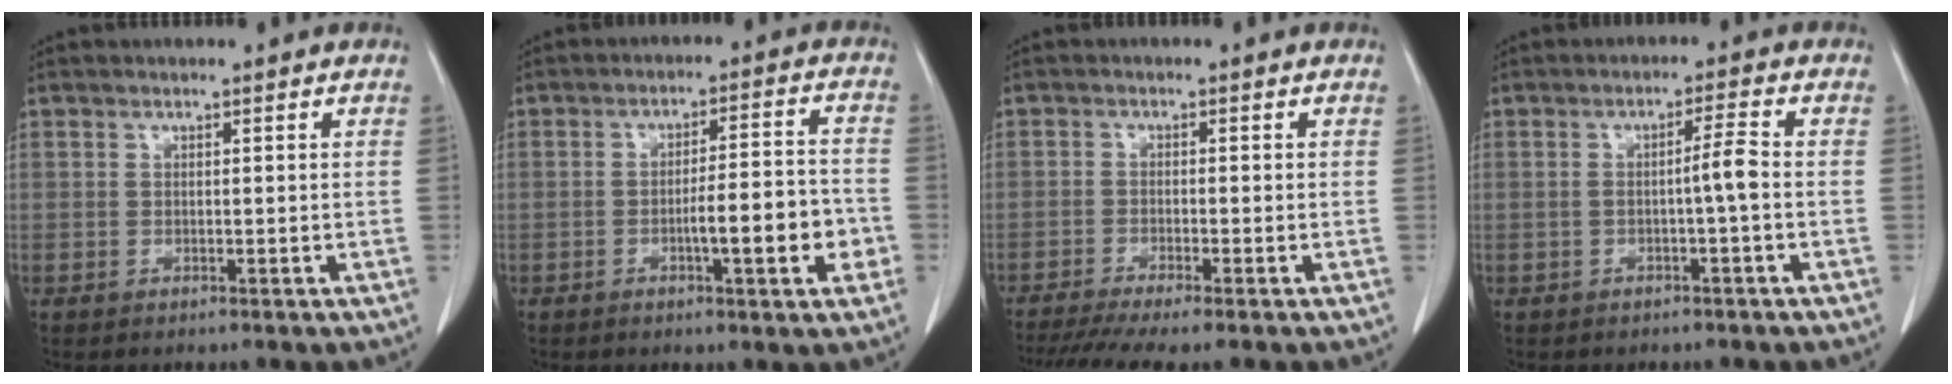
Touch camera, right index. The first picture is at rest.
{"total": 8.7, "force": [-2.7, 1.3, 8.2], "torque": [-0.120, 0.011, -0.038]}
{"total": 8.7, "force": [-7.1, -0.1, 5.0], "torque": [-0.072, -0.015, -0.111]}
{"total": 3.0, "force": [-0.6, -0.4, 3.0], "torque": [-0.047, 0.003, -0.010]}